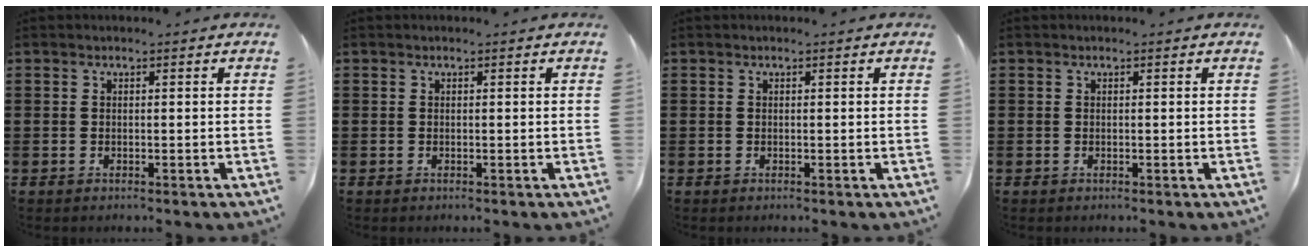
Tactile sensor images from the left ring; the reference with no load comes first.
{"total": 0.0}
{"total": 0.0}
{"total": 0.0}